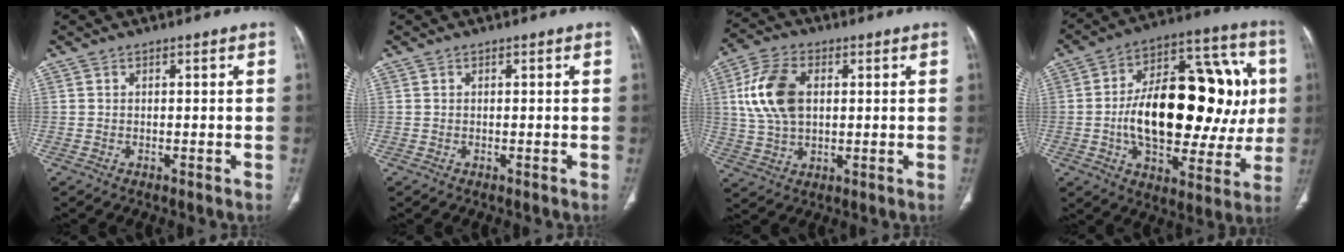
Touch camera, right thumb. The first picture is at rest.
{"total": 0.0}
{"total": 12.1, "force": [2.2, 7.5, 9.2], "torque": [-0.182, 0.007, 0.043]}
{"total": 29.9, "force": [1.1, 15.1, 25.8], "torque": [-0.362, 0.026, 0.020]}